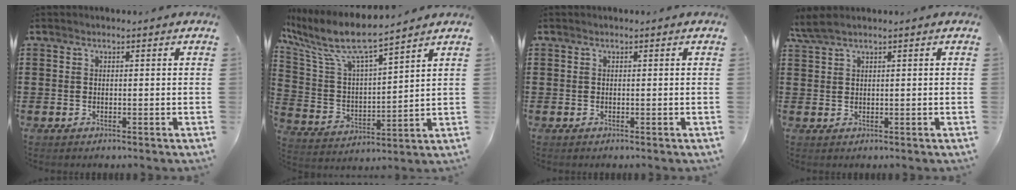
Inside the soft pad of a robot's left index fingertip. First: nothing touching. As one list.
[{"total": 9.0, "force": [7.5, 1.1, 4.9], "torque": [-0.138, -0.047, 0.122]}, {"total": 0.0}, {"total": 2.1, "force": [1.3, 0.2, 1.7], "torque": [-0.035, 0.000, 0.023]}]